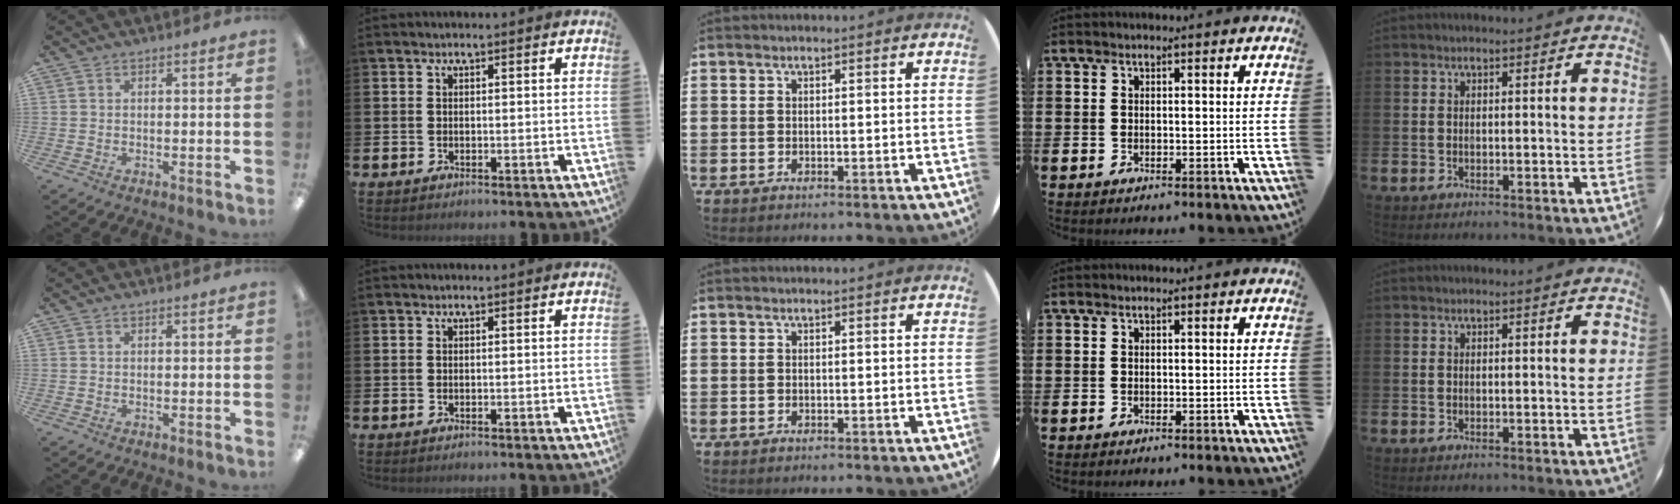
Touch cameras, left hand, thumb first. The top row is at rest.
{}